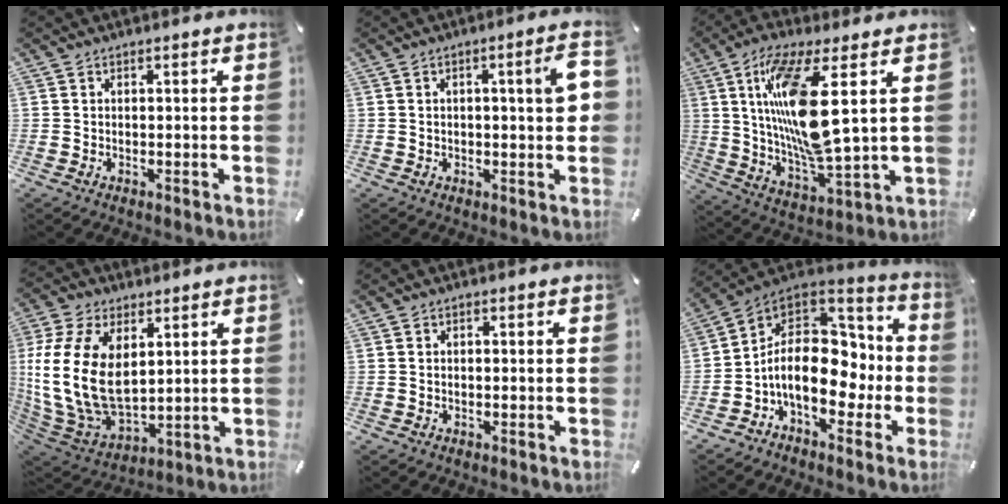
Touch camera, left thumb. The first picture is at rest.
{"total": 6.7, "force": [1.0, 1.7, 6.4], "torque": [-0.083, -0.005, 0.010]}
{"total": 18.3, "force": [5.2, 4.7, 16.9], "torque": [-0.352, -0.024, 0.072]}
{"total": 18.1, "force": [3.2, 12.5, 12.7], "torque": [-0.294, -0.015, 0.060]}
{"total": 0.7, "force": [-0.2, 0.6, 0.4], "torque": [-0.010, 0.002, -0.004]}
{"total": 17.0, "force": [-3.1, 11.9, 11.7], "torque": [-0.203, 0.001, -0.047]}